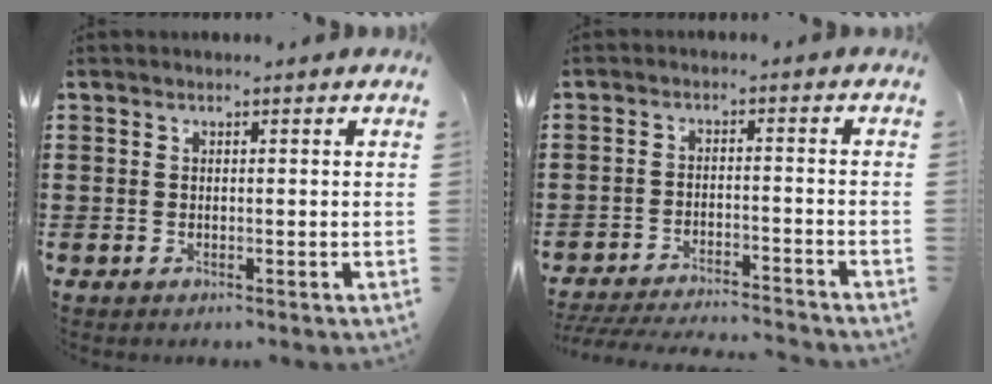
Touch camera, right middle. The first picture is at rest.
{"total": 4.4, "force": [-4.4, 0.0, 0.8], "torque": [-0.023, -0.005, -0.090]}